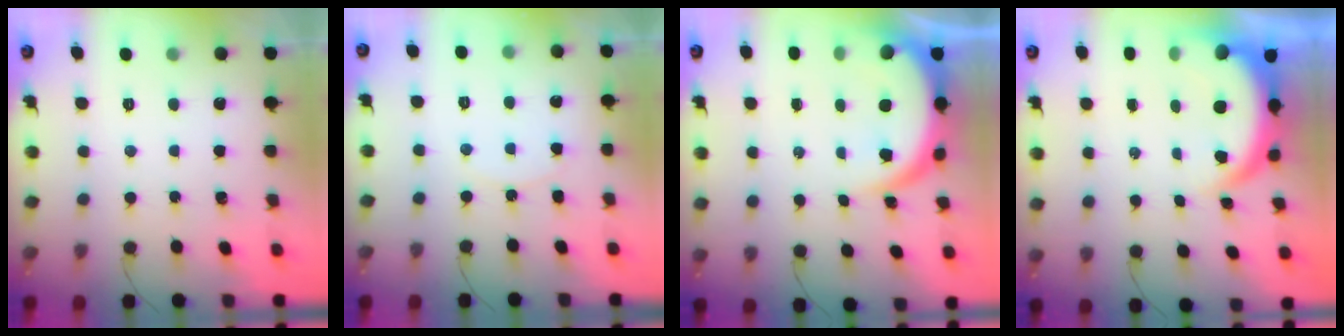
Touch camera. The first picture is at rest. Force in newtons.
{"total": 6.7, "press": 6.7, "slide": 0.6}
{"total": 8.5, "press": 8.5, "slide": 0.8}
{"total": 7.3, "press": 7.3, "slide": 0.9}